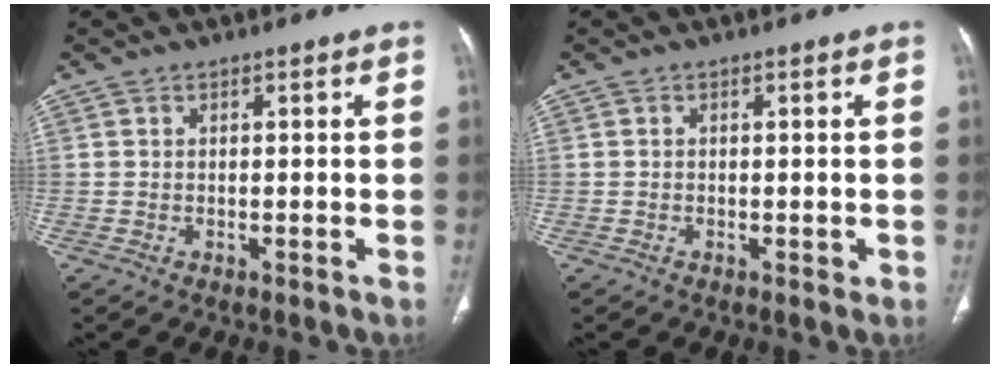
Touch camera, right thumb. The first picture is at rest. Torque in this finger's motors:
{"motor_torque": [-0.16, 0.00, -0.29, 0.10, -0.03]}